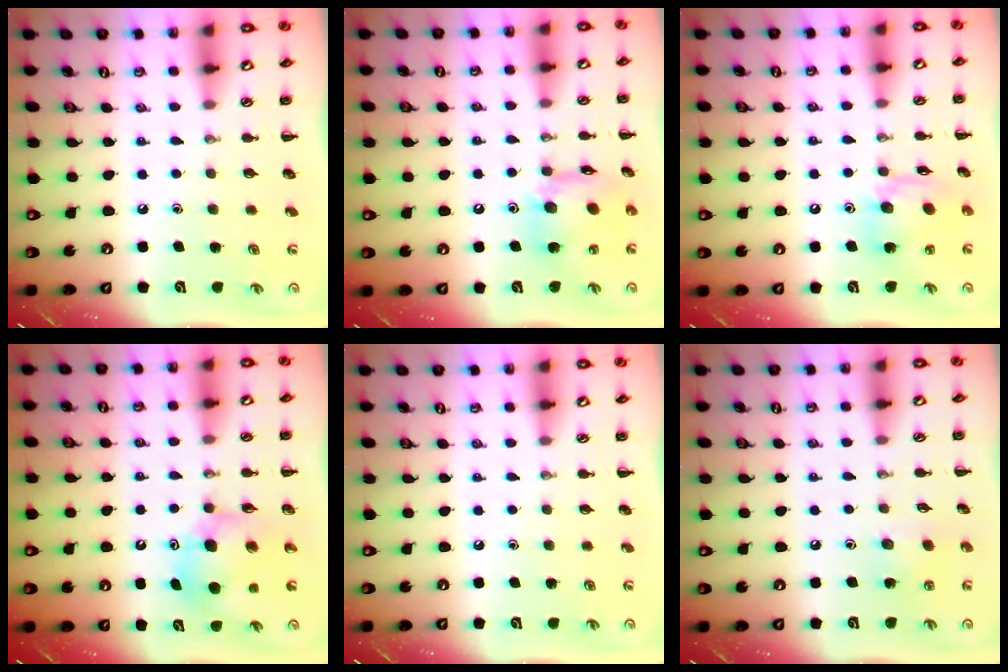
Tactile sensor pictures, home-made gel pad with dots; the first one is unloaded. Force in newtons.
{"total": 14.2, "press": 14.1, "slide": 2.1}
{"total": 12.6, "press": 12.5, "slide": 1.5}
{"total": 9.0, "press": 9.0, "slide": 1.1}
{"total": 0.0}
{"total": 5.3, "press": 5.2, "slide": 1.2}